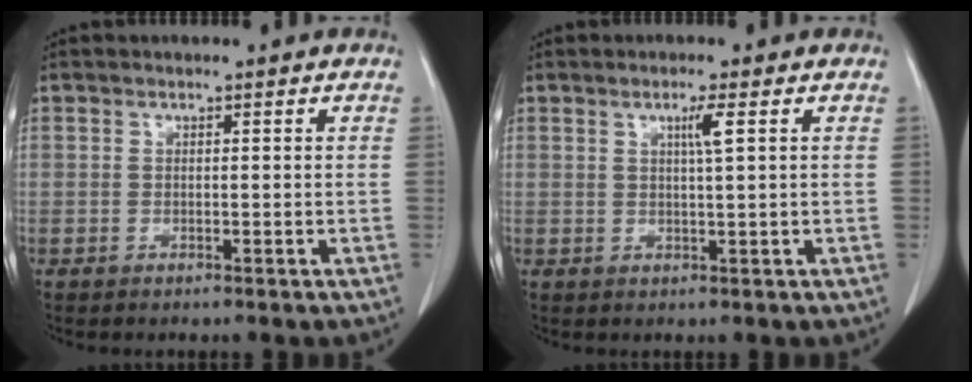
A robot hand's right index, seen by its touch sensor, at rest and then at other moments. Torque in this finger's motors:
{"motor_torque": [0.36, 0.19, 0.05, 0.02]}